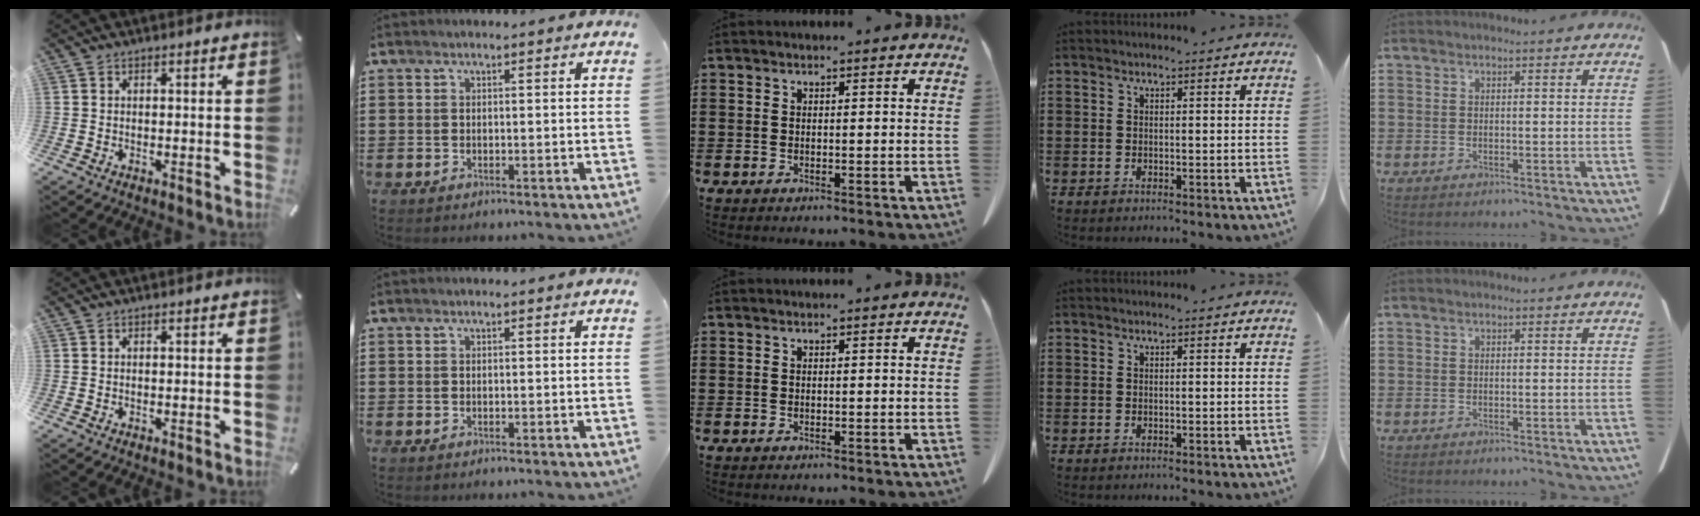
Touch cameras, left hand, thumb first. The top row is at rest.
{}